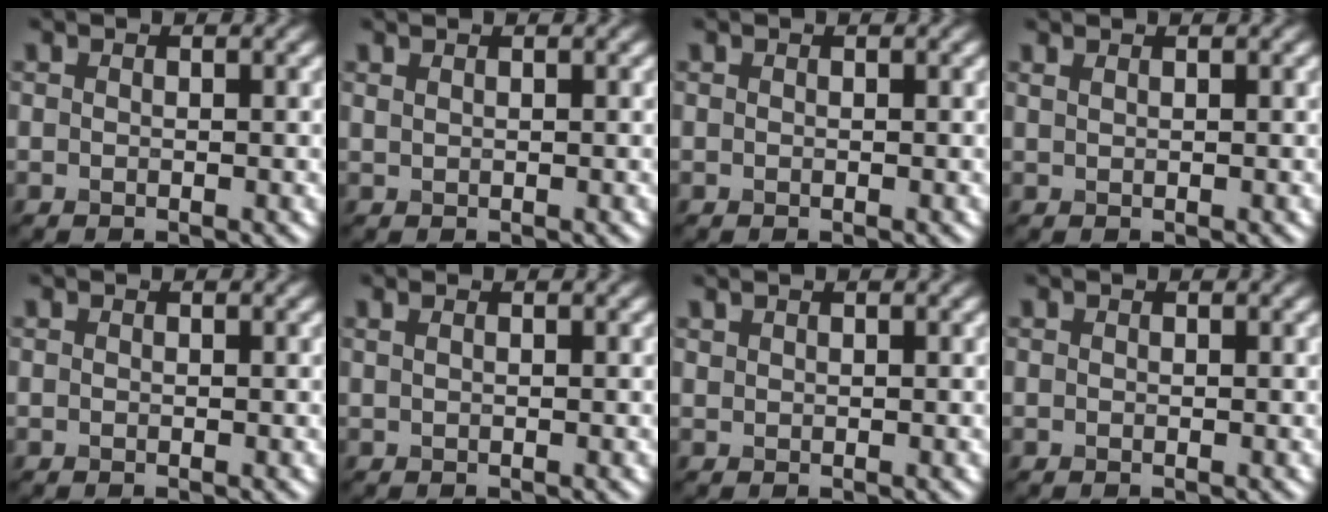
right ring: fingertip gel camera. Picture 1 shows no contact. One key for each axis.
{"total": 0.7, "fx": 0.6, "fy": 0.2, "fz": 0.3, "tx": -0.005, "ty": -0.001, "tz": 0.010}
{"total": 0.0}
{"total": 1.0, "fx": 0.7, "fy": 0.4, "fz": 0.5, "tx": -0.005, "ty": -0.003, "tz": 0.009}
{"total": 0.0}
{"total": 1.4, "fx": 0.7, "fy": 0.7, "fz": 0.9, "tx": -0.008, "ty": -0.001, "tz": 0.001}
{"total": 0.5, "fx": 0.5, "fy": 0.2, "fz": 0.1, "tx": -0.002, "ty": 0.002, "tz": 0.013}
{"total": 0.0}